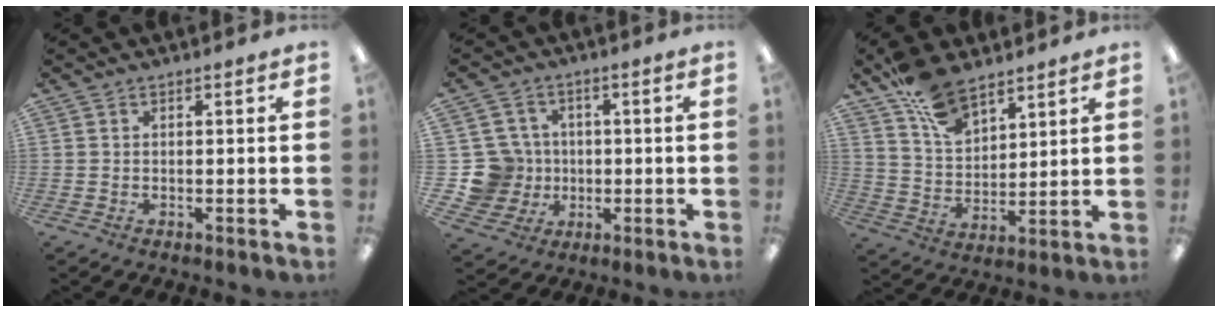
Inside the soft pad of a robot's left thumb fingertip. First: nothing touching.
{"total": 10.6, "force": [-0.3, 10.3, 2.5], "torque": [-0.079, 0.012, 0.003]}
{"total": 12.0, "force": [8.7, 6.0, 5.6], "torque": [-0.110, -0.039, 0.166]}